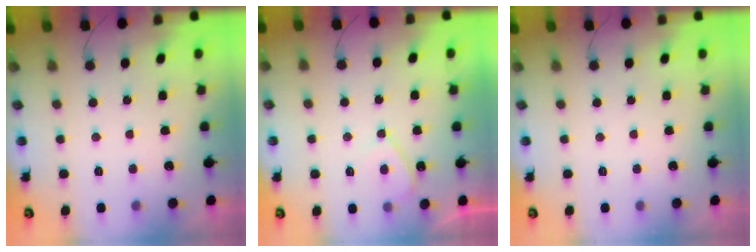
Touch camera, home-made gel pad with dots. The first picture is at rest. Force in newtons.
{"total": 2.8, "press": 2.7, "slide": 0.5}
{"total": 0.0}